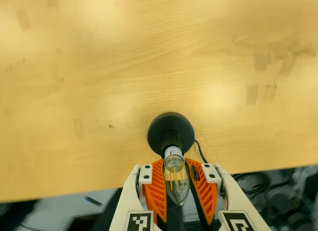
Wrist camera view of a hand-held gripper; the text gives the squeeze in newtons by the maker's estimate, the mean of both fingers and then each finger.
{"total": 14.3, "left": 15.6, "right": 12.9}